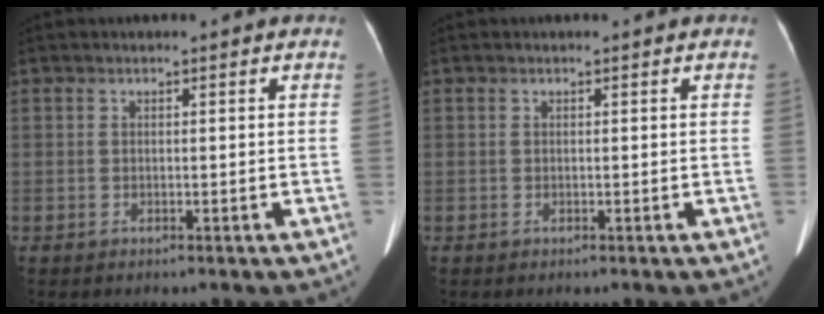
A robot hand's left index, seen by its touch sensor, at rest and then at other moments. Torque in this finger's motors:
{"motor_torque": [0.02, 0.01, 0.00, 0.00]}